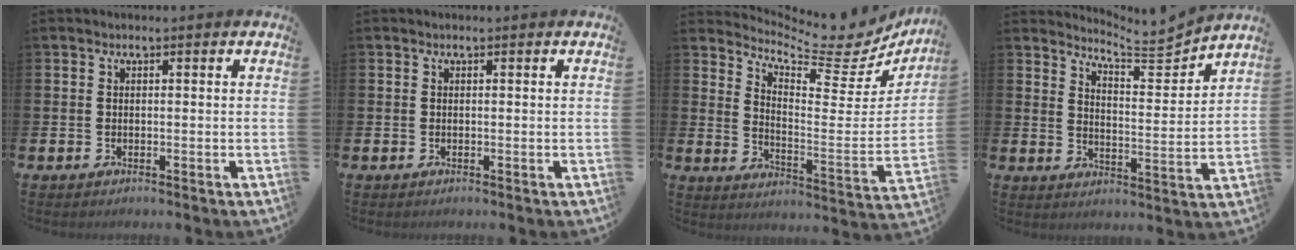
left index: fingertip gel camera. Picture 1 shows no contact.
{"total": 0.0}
{"total": 7.4, "force": [6.6, 2.0, 2.4], "torque": [-0.055, -0.066, 0.106]}
{"total": 5.5, "force": [5.4, 0.2, 1.0], "torque": [-0.038, -0.049, 0.090]}